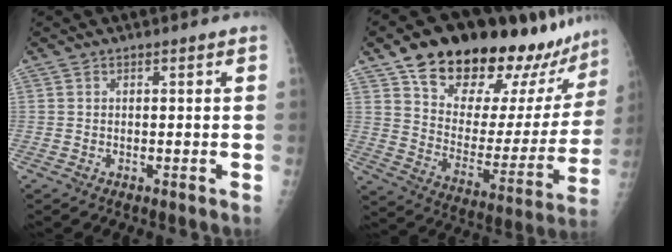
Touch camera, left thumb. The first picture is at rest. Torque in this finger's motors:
{"motor_torque": [0.77, 0.61, 1.39, -1.39, 0.12]}